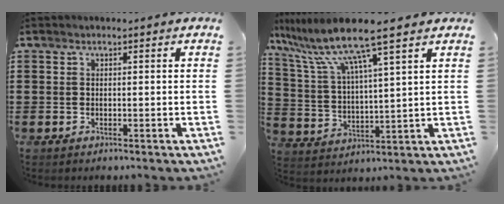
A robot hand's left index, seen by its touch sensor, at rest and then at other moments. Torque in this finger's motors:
{"motor_torque": [2.14, 0.00, 0.63, 0.21]}